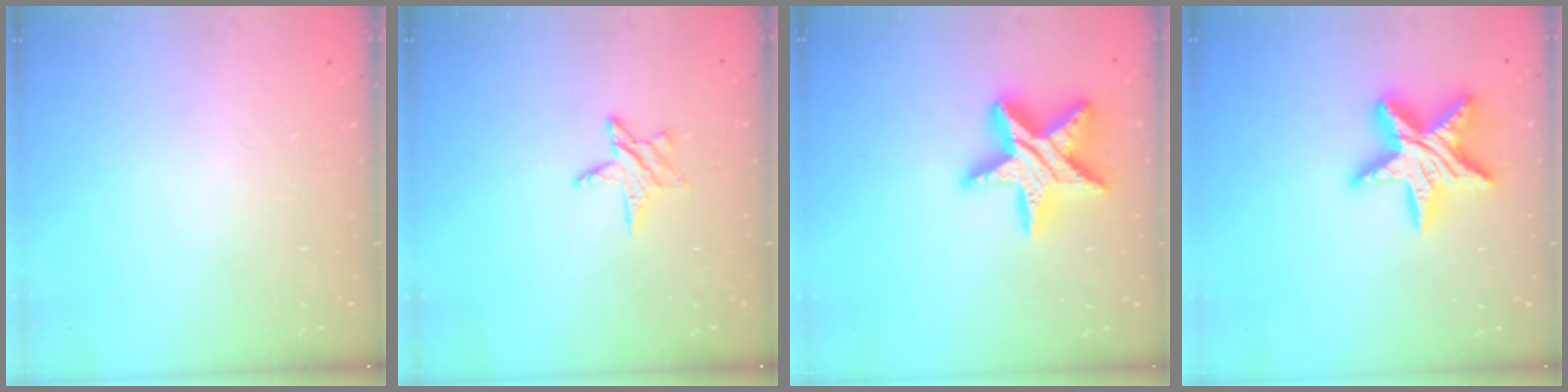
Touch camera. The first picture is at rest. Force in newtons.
{"total": 4.8, "press": 4.8, "slide": 0.5}
{"total": 17.3, "press": 17.3, "slide": 1.2}
{"total": 17.3, "press": 17.2, "slide": 1.3}